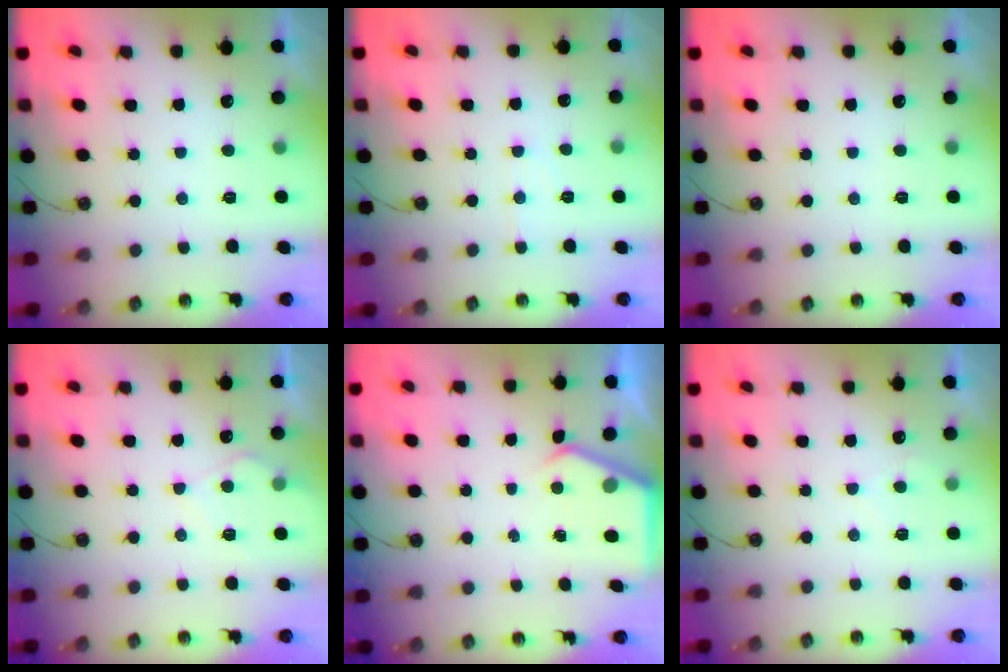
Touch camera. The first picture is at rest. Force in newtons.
{"total": 4.6, "press": 4.6, "slide": 0.6}
{"total": 0.0}
{"total": 6.9, "press": 6.9, "slide": 0.7}
{"total": 3.5, "press": 3.4, "slide": 0.5}
{"total": 3.8, "press": 3.7, "slide": 0.4}